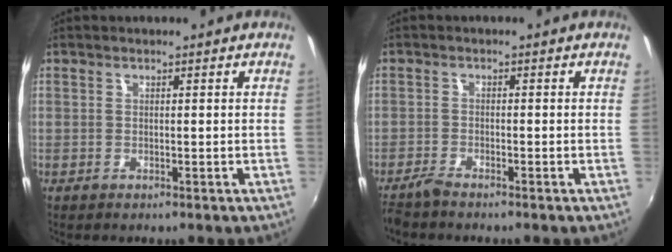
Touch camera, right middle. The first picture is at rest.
{"total": 2.5, "force": [-2.3, 0.2, 0.9], "torque": [-0.033, -0.006, -0.049]}